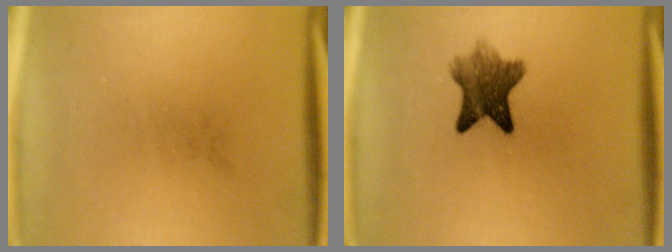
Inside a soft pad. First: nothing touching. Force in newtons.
{"total": 7.0}